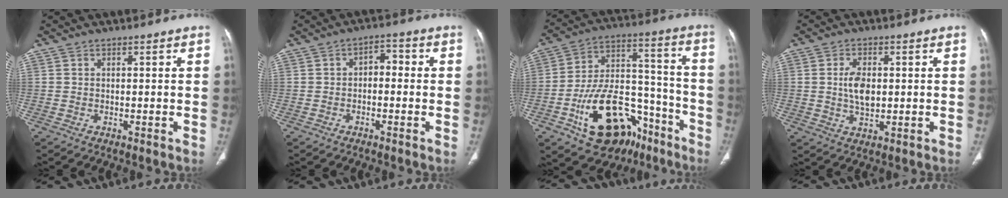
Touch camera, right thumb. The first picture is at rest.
{"total": 3.7, "force": [-0.2, 2.3, 2.9], "torque": [-0.030, 0.019, -0.014]}
{"total": 23.2, "force": [-11.7, 13.6, 14.8], "torque": [-0.229, 0.087, -0.177]}
{"total": 5.8, "force": [0.5, 3.3, 4.7], "torque": [-0.083, -0.003, 0.012]}